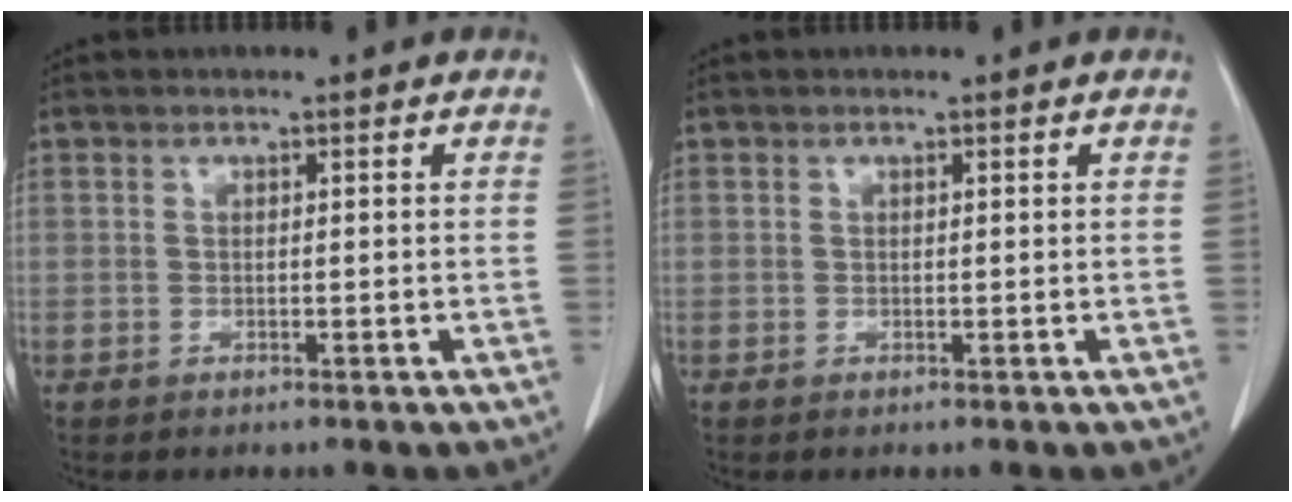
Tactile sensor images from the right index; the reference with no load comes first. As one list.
[{"total": 0.0}]